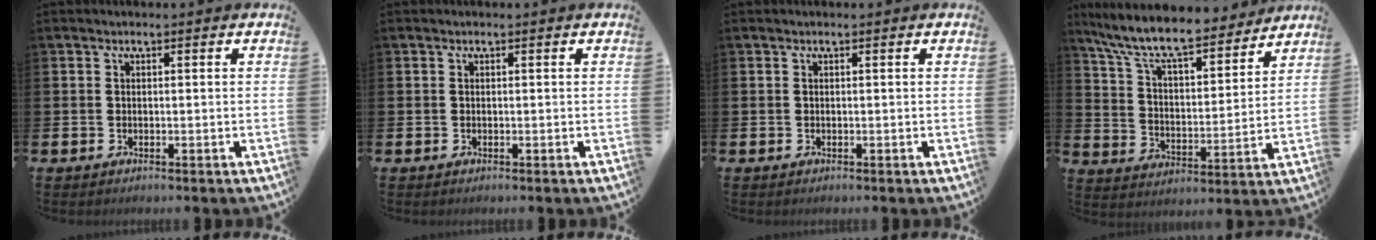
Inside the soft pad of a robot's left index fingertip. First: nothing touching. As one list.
[{"total": 0.0}, {"total": 0.0}, {"total": 10.2, "force": [9.1, 2.2, 4.0], "torque": [-0.113, -0.062, 0.156]}]